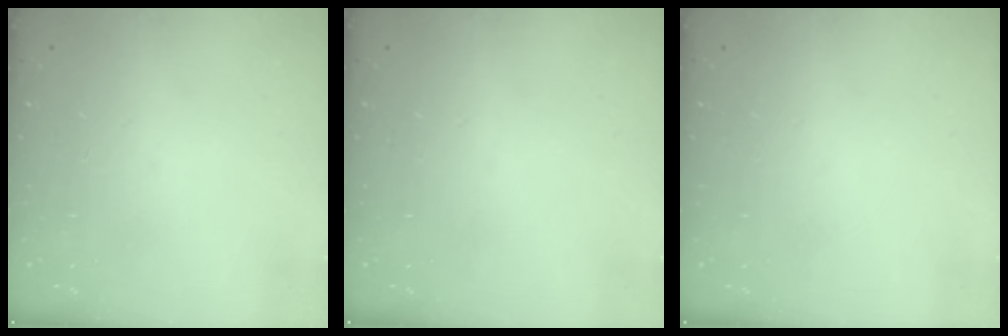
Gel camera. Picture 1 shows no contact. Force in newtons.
{"total": 0.0}
{"total": 0.0}